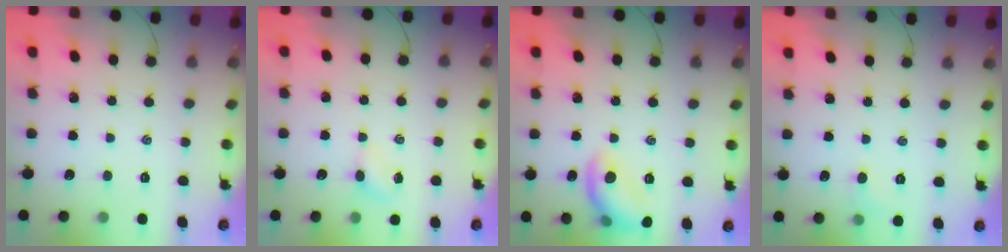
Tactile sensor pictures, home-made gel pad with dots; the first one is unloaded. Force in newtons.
{"total": 3.3, "press": 3.1, "slide": 1.1}
{"total": 10.3, "press": 10.3, "slide": 0.1}
{"total": 3.9, "press": 3.7, "slide": 1.3}